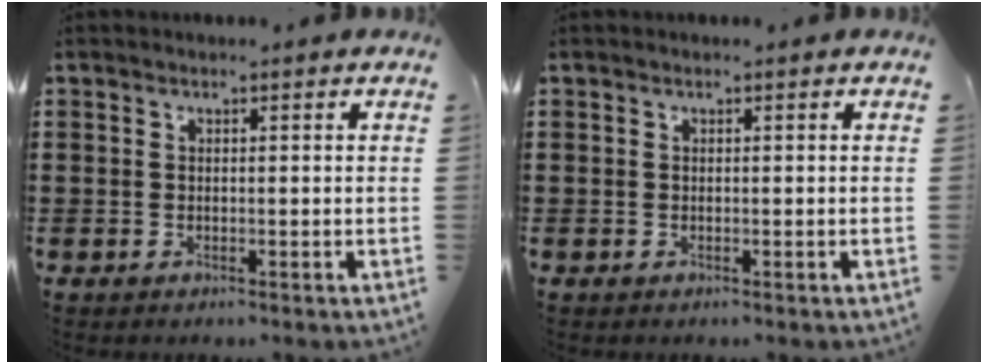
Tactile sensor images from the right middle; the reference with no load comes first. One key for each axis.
{"total": 0.0}